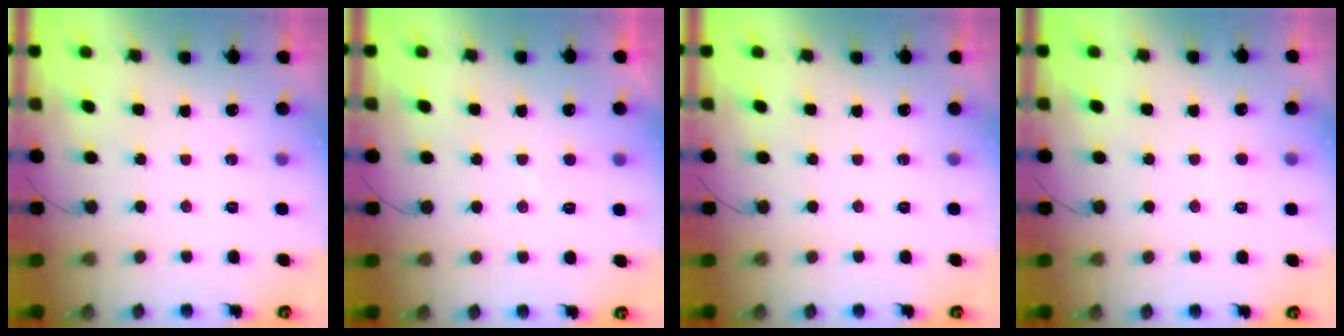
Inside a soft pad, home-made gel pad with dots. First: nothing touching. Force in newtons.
{"total": 3.2, "press": 3.2, "slide": 0.4}
{"total": 0.0}
{"total": 2.5, "press": 2.5, "slide": 0.2}